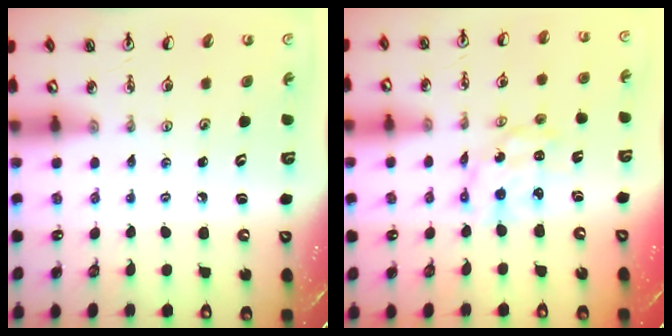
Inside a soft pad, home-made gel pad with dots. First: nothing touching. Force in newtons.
{"total": 5.3, "press": 5.3, "slide": 0.5}